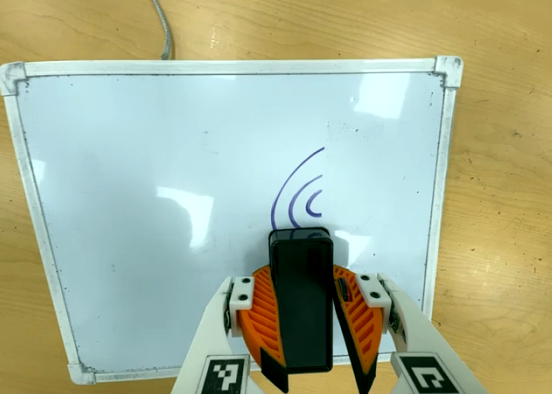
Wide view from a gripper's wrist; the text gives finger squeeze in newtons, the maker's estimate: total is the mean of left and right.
{"total": 10.8, "left": 10.6, "right": 11.1}